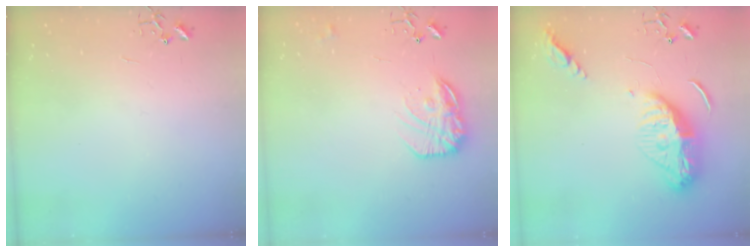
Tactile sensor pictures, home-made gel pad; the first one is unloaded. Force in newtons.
{"total": 15.5, "press": 15.5, "slide": 1.0}
{"total": 14.6, "press": 14.5, "slide": 1.2}